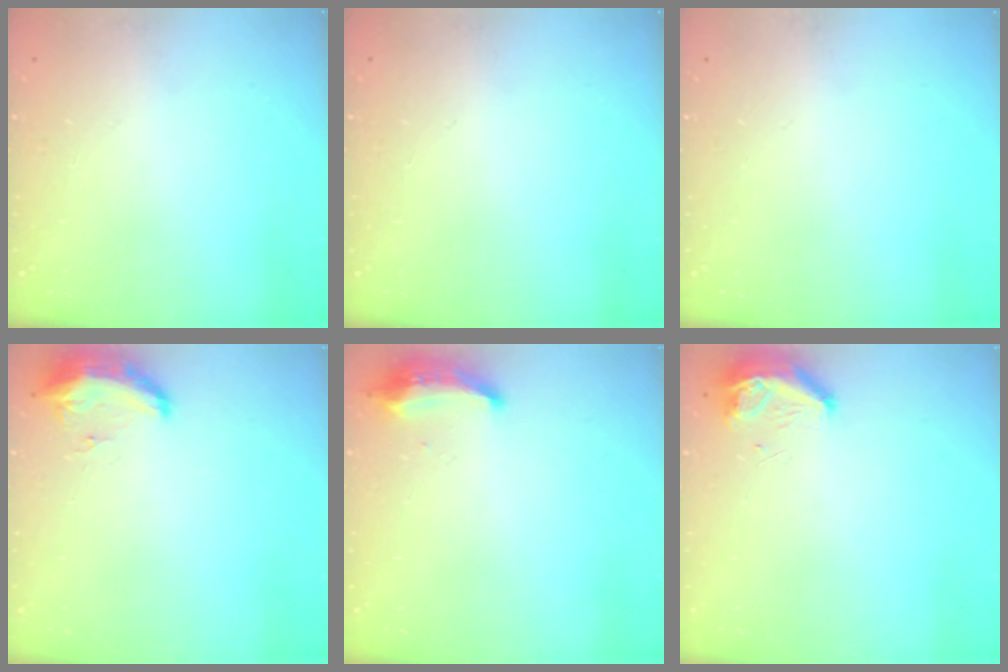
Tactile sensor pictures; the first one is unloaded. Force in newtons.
{"total": 0.0}
{"total": 0.0}
{"total": 9.6, "press": 9.0, "slide": 3.4}
{"total": 9.2, "press": 9.2, "slide": 0.7}
{"total": 13.1, "press": 10.6, "slide": 7.7}